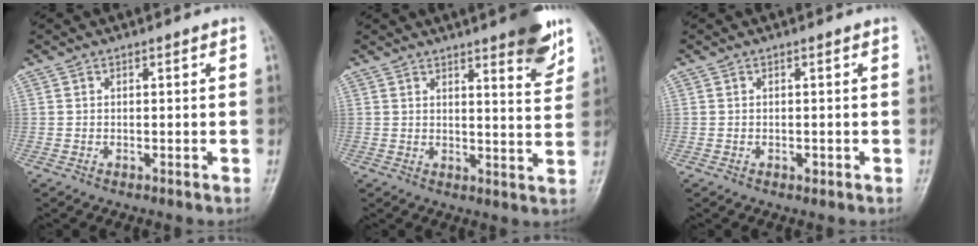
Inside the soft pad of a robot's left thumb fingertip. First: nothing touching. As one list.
[{"total": 8.6, "force": [5.6, 1.6, 6.3], "torque": [-0.064, -0.033, 0.071]}, {"total": 0.8, "force": [-0.2, 0.5, 0.6], "torque": [-0.004, 0.000, -0.003]}]